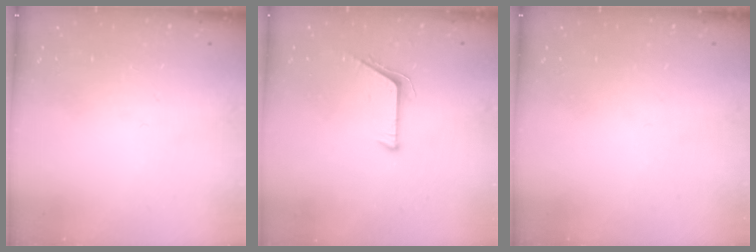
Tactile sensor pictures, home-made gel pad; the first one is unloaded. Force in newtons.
{"total": 5.7, "press": 5.7, "slide": 0.5}
{"total": 0.0}